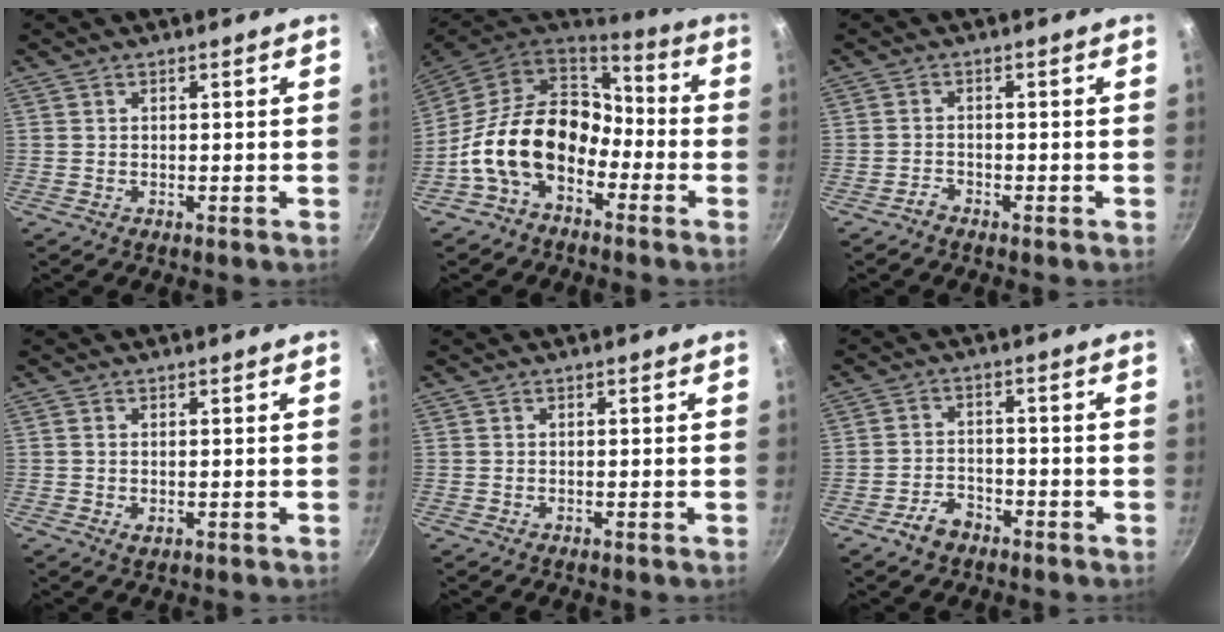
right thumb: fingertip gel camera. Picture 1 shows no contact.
{"total": 16.5, "force": [-5.3, 11.3, 10.8], "torque": [-0.154, 0.056, -0.113]}
{"total": 1.6, "force": [-1.4, 0.6, 0.4], "torque": [-0.008, 0.017, -0.027]}
{"total": 1.3, "force": [-0.1, 0.8, 1.1], "torque": [-0.019, -0.003, -0.001]}
{"total": 0.0}
{"total": 4.9, "force": [-3.3, 3.0, 2.1], "torque": [-0.027, 0.031, -0.055]}